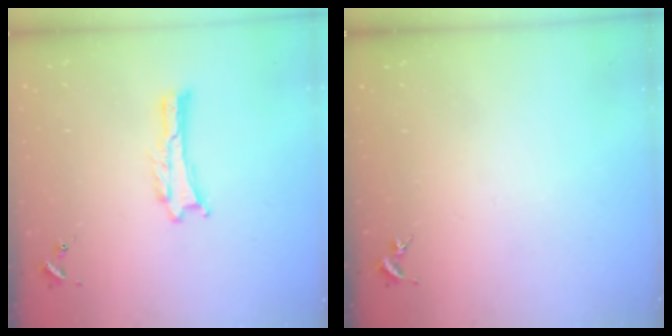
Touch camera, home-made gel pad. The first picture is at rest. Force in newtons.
{"total": 0.0}